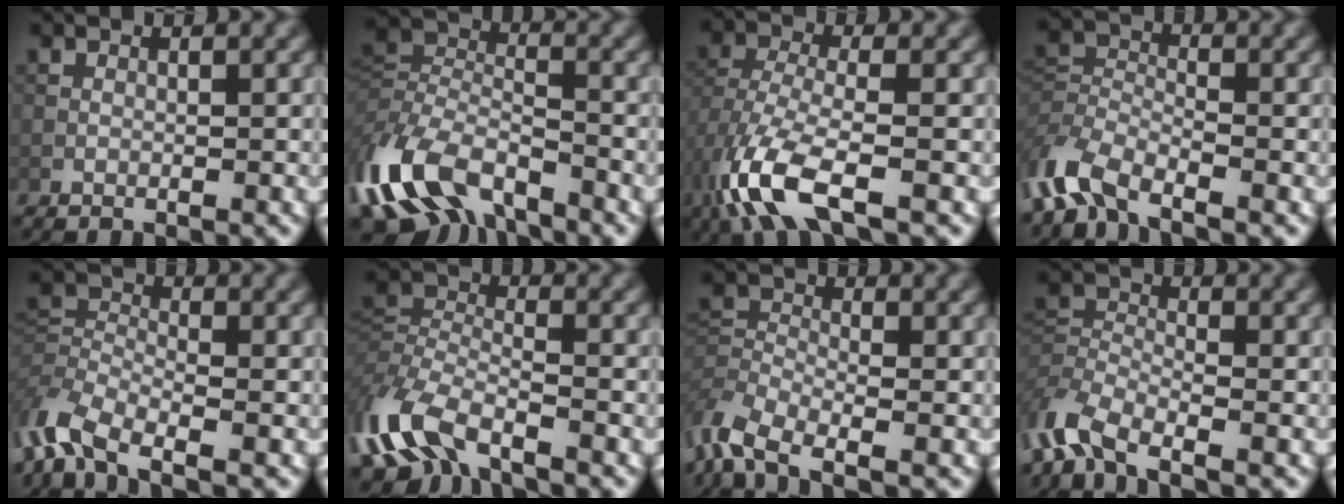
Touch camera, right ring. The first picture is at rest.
{"total": 11.9, "force": [-6.9, 6.5, 7.2], "torque": [-0.152, -0.010, -0.139]}
{"total": 7.6, "force": [-4.0, 3.2, 5.6], "torque": [-0.136, -0.010, -0.089]}
{"total": 5.6, "force": [-4.0, 2.5, 2.9], "torque": [-0.063, -0.005, -0.094]}
{"total": 6.3, "force": [-4.3, 2.8, 3.6], "torque": [-0.076, -0.005, -0.098]}
{"total": 8.4, "force": [-5.2, 4.1, 5.1], "torque": [-0.114, -0.009, -0.112]}
{"total": 5.6, "force": [-3.8, 2.6, 3.2], "torque": [-0.071, -0.006, -0.088]}
{"total": 5.6, "force": [-4.0, 2.5, 3.1], "torque": [-0.066, -0.006, -0.093]}